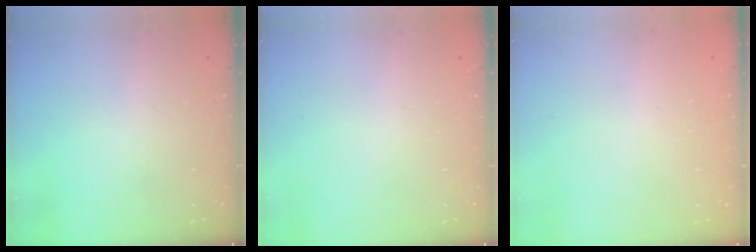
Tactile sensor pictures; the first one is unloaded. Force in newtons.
{"total": 0.0}
{"total": 0.0}